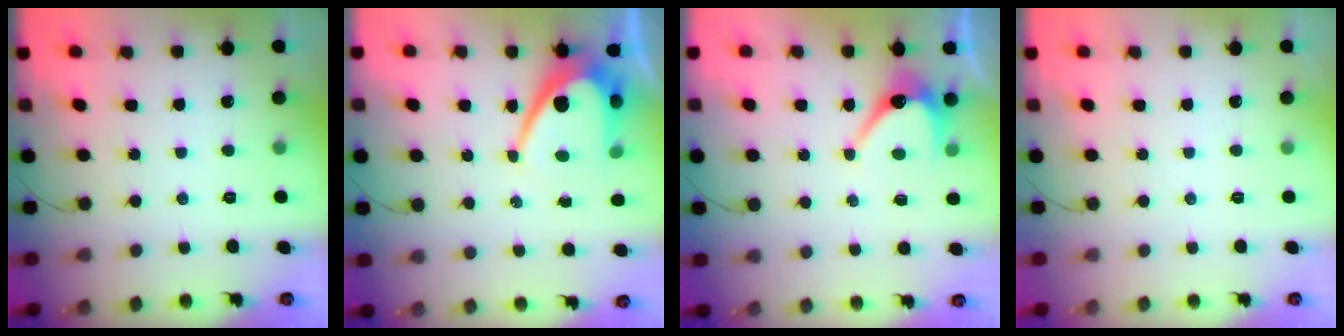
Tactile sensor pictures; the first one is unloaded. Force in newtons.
{"total": 10.7, "press": 10.6, "slide": 0.9}
{"total": 6.9, "press": 6.9, "slide": 0.2}
{"total": 0.0}